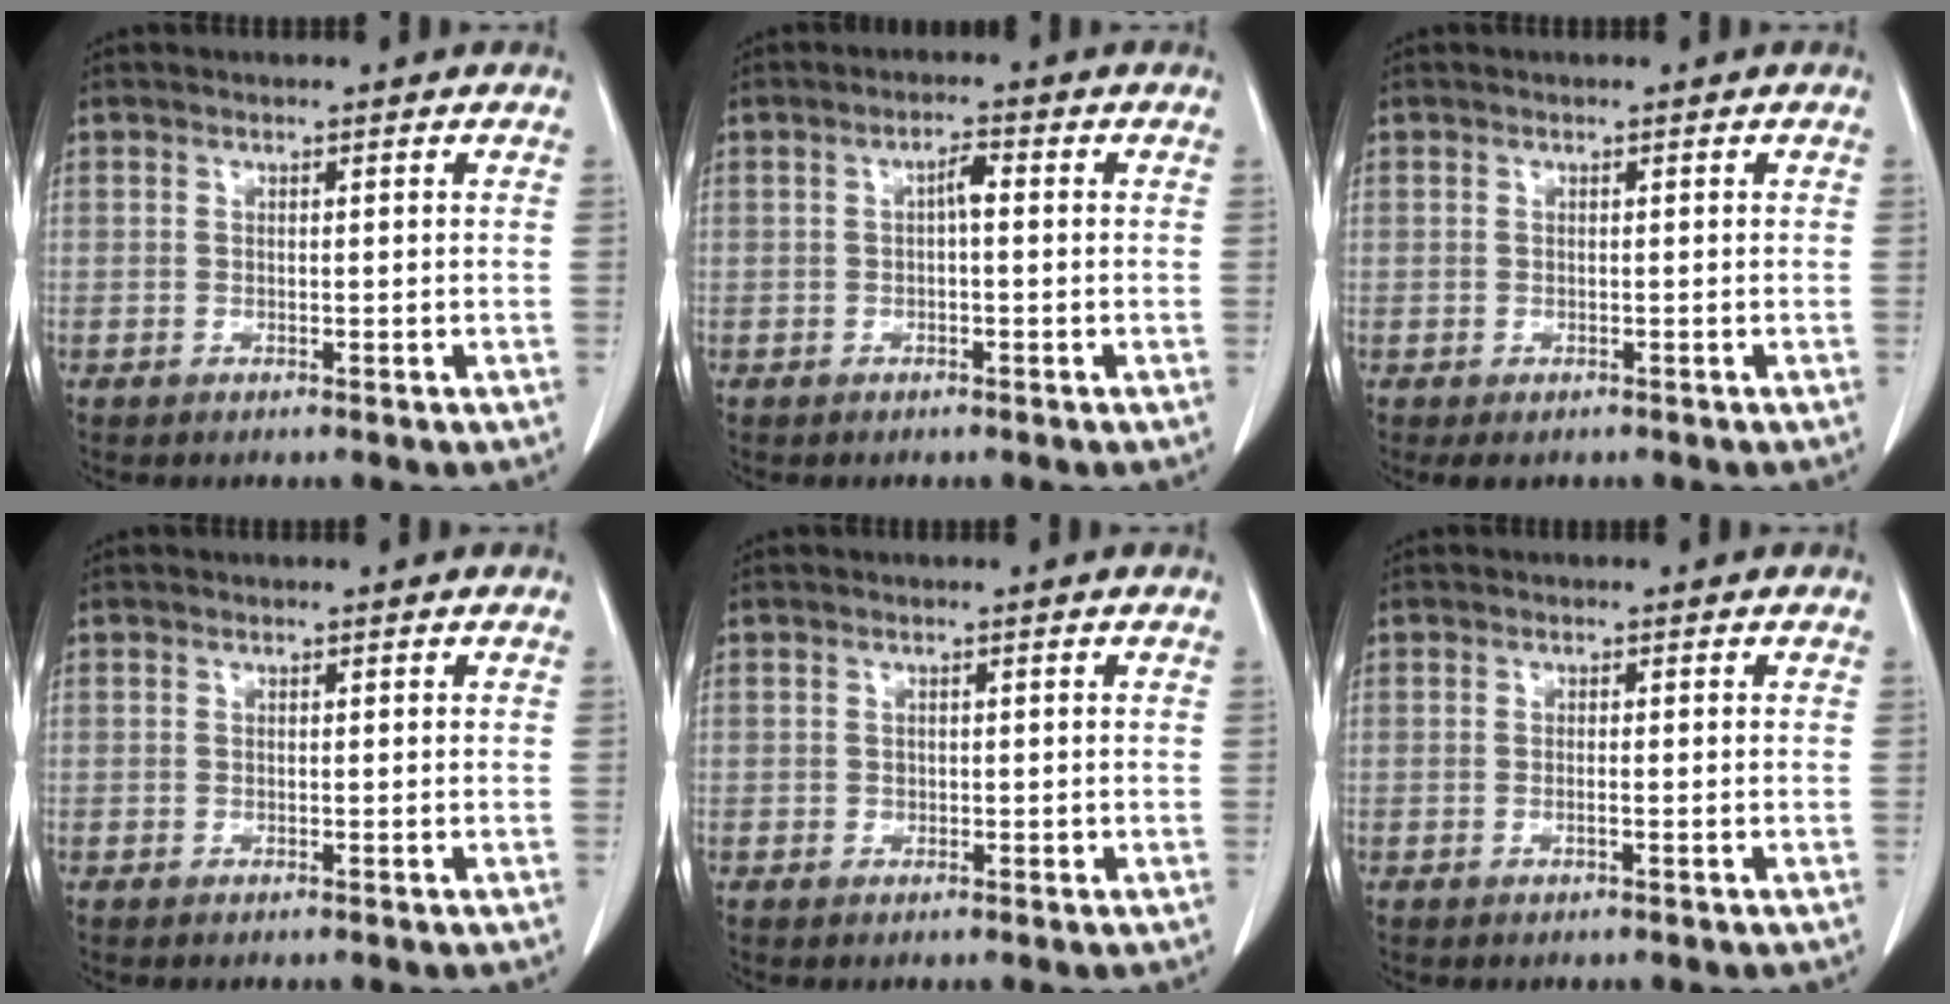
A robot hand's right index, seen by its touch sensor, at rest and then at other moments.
{"total": 2.1, "force": [0.0, 0.5, 2.1], "torque": [-0.035, 0.005, 0.000]}
{"total": 1.7, "force": [-1.0, 1.3, 0.6], "torque": [-0.007, 0.002, -0.006]}
{"total": 0.0}
{"total": 0.6, "force": [0.0, 0.5, 0.2], "torque": [0.000, 0.003, 0.003]}
{"total": 0.7, "force": [-0.2, 0.0, 0.7], "torque": [-0.012, 0.002, -0.001]}